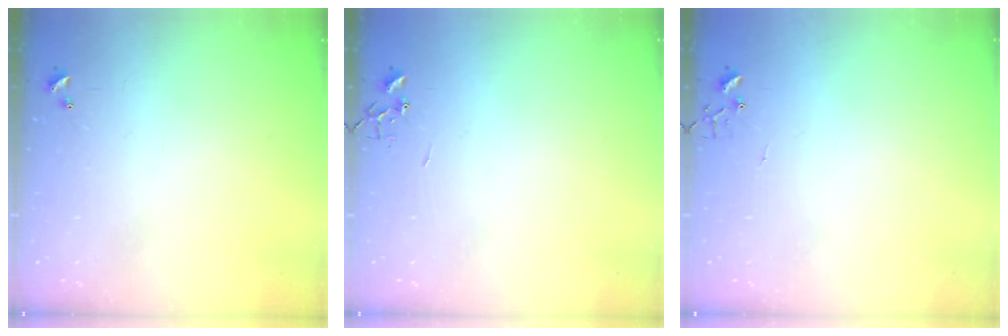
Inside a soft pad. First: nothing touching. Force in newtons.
{"total": 0.0}
{"total": 3.8, "press": 3.8, "slide": 0.5}